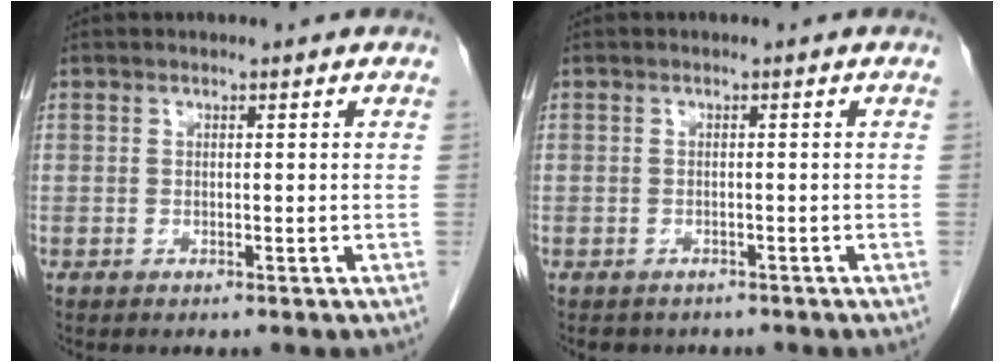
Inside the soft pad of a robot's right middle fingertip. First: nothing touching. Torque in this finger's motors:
{"motor_torque": [0.03, -0.02, -0.01, -0.01]}